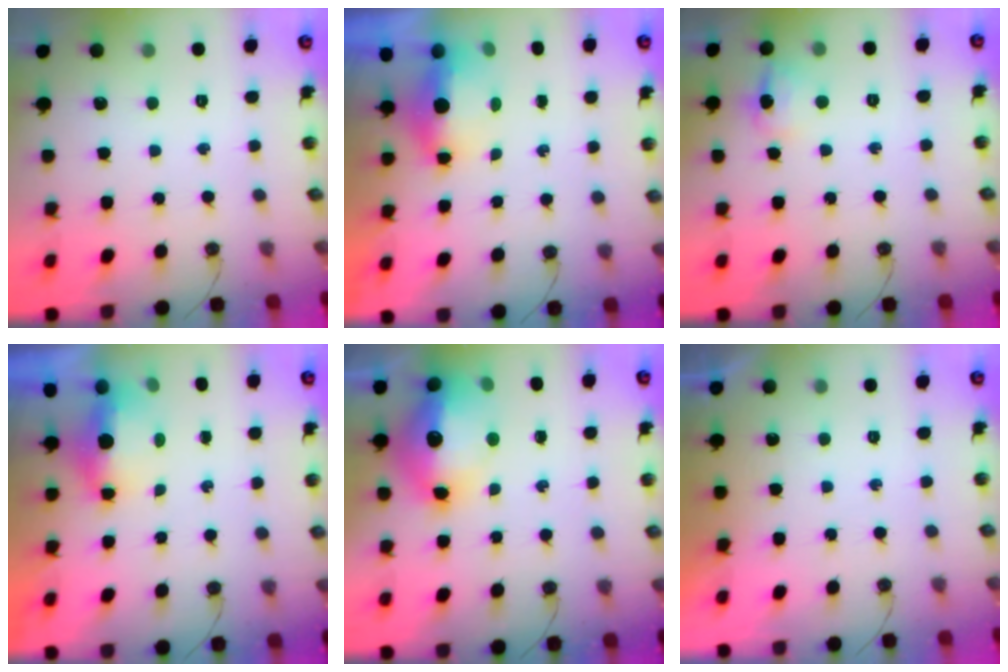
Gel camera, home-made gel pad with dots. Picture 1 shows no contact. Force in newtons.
{"total": 14.4, "press": 7.2, "slide": 12.4}
{"total": 8.6, "press": 8.5, "slide": 0.8}
{"total": 5.4, "press": 5.0, "slide": 2.1}
{"total": 16.7, "press": 16.2, "slide": 4.2}
{"total": 0.0}